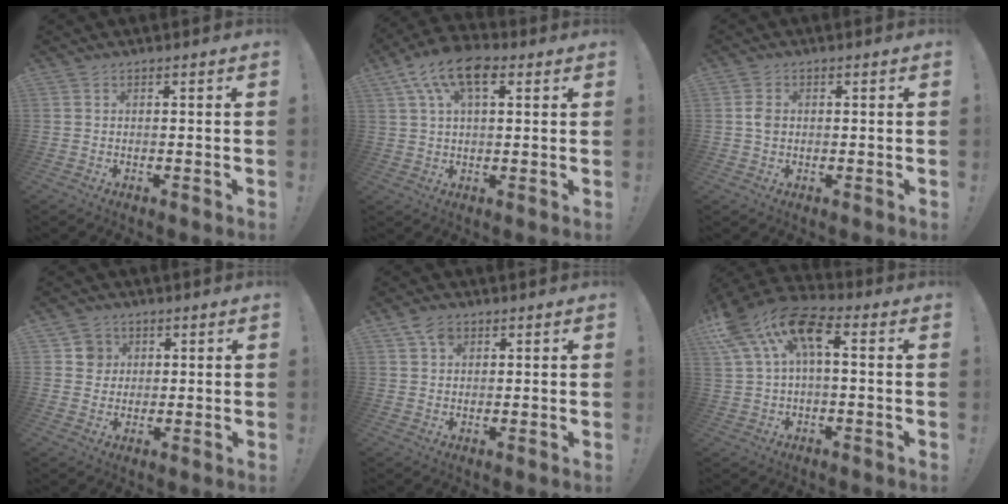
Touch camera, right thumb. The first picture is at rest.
{"total": 12.1, "force": [5.2, 6.5, 8.9], "torque": [-0.156, -0.001, 0.099]}
{"total": 2.5, "force": [-0.1, 1.9, 1.7], "torque": [-0.032, 0.006, -0.002]}
{"total": 5.2, "force": [1.8, 4.8, 0.9], "torque": [-0.005, -0.003, 0.033]}
{"total": 4.3, "force": [2.2, 3.1, 1.9], "torque": [-0.021, -0.008, 0.040]}
{"total": 15.0, "force": [4.0, 7.7, 12.2], "torque": [-0.237, -0.001, 0.068]}